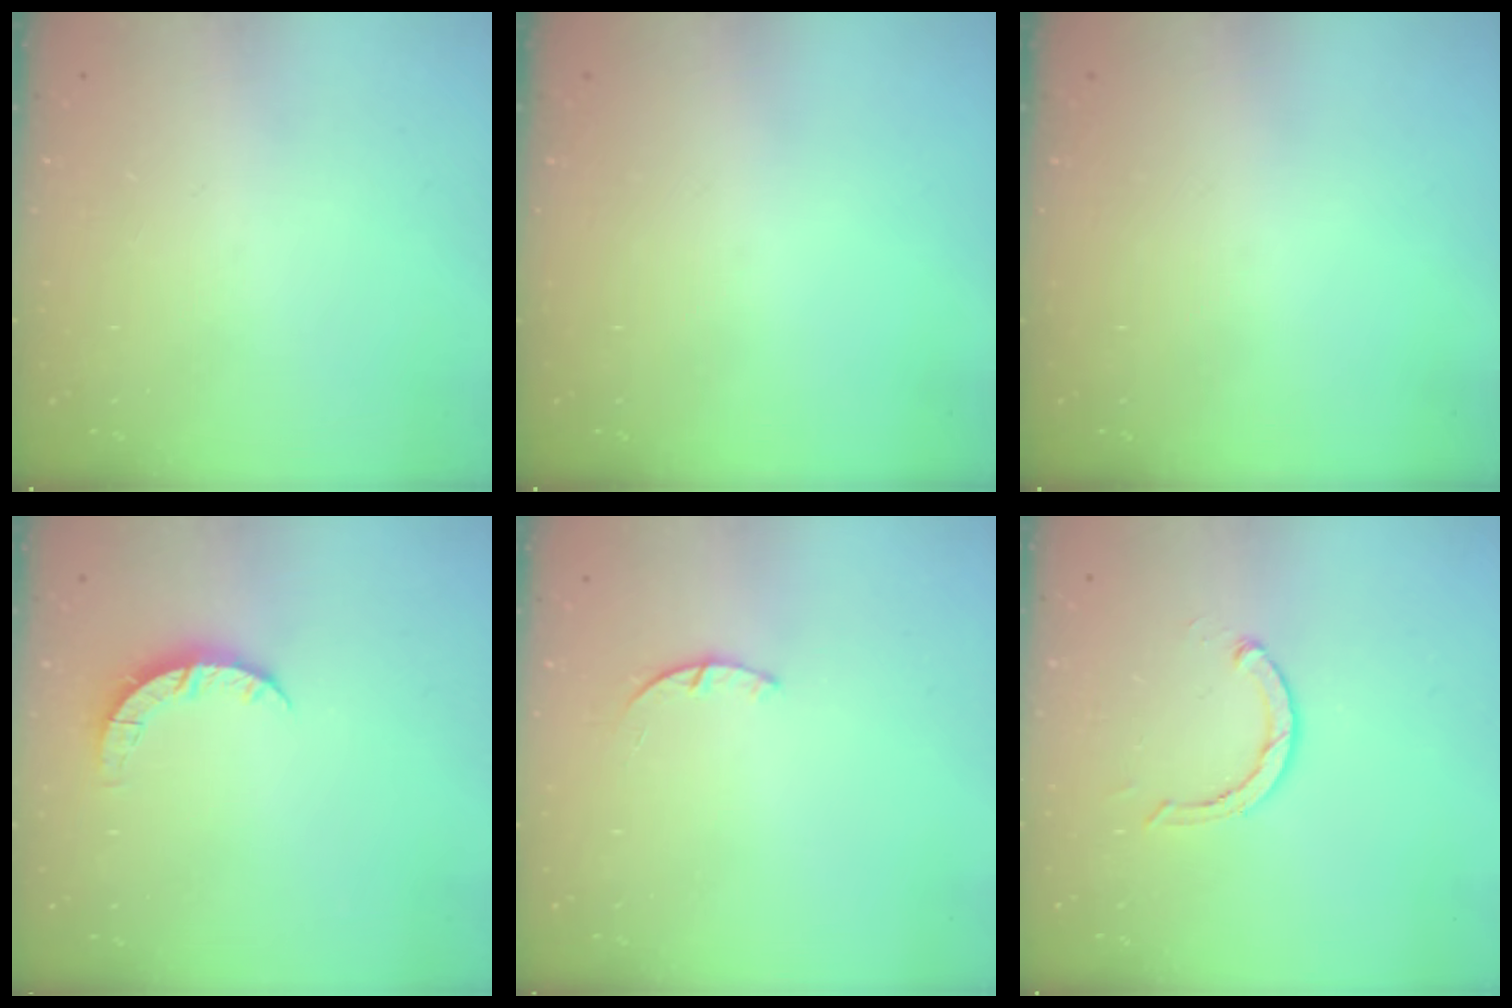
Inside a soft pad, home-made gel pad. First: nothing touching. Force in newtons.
{"total": 0.0}
{"total": 0.0}
{"total": 4.4, "press": 4.4, "slide": 0.3}
{"total": 1.4, "press": 1.4, "slide": 0.3}
{"total": 2.9, "press": 2.9, "slide": 0.4}